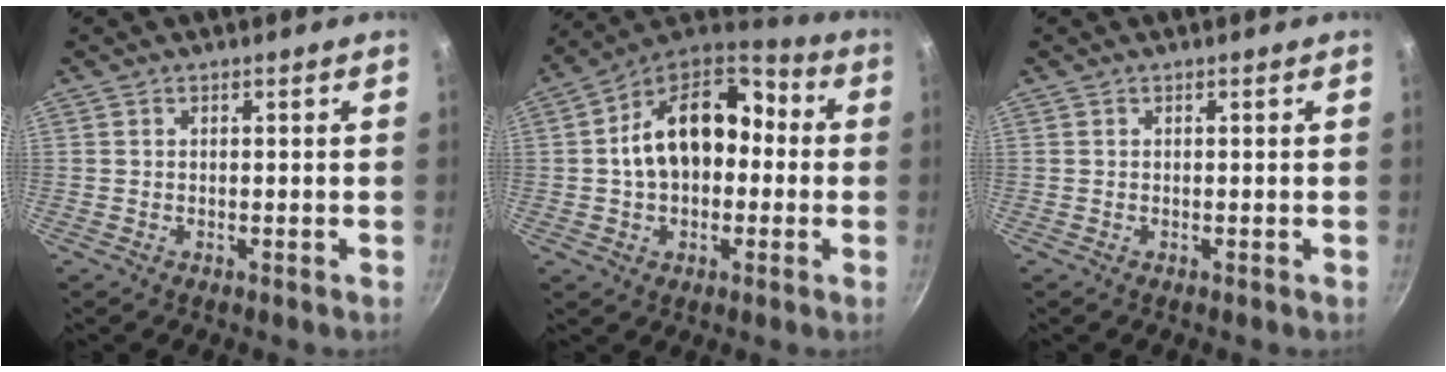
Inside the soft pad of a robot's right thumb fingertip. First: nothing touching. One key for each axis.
{"total": 18.8, "fx": 0.5, "fy": 13.0, "fz": 13.6, "tx": -0.200, "ty": 0.052, "tz": -0.005}
{"total": 0.0}